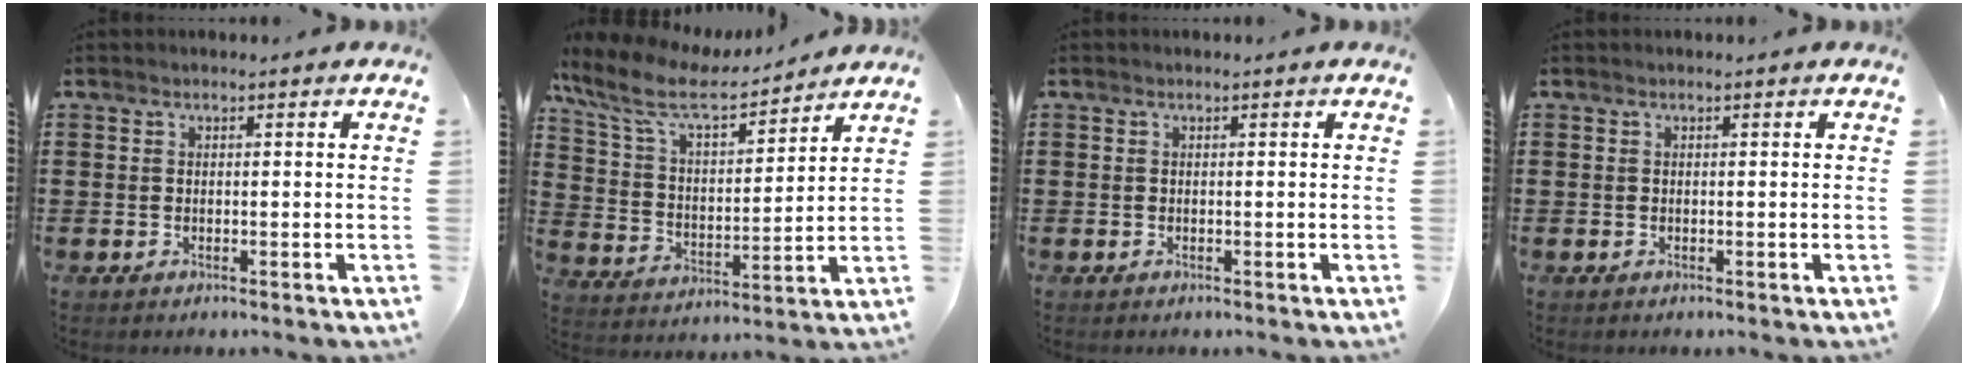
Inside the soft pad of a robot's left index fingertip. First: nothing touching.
{"total": 9.3, "force": [7.8, 2.7, 4.4], "torque": [-0.119, -0.037, 0.134]}
{"total": 0.0}
{"total": 0.0}